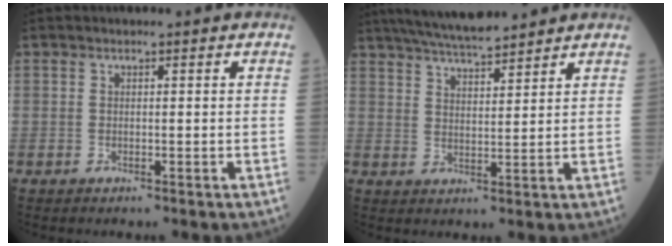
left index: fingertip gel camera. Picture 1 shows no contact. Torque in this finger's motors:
{"motor_torque": [0.07, -0.38, 0.22, 0.04]}